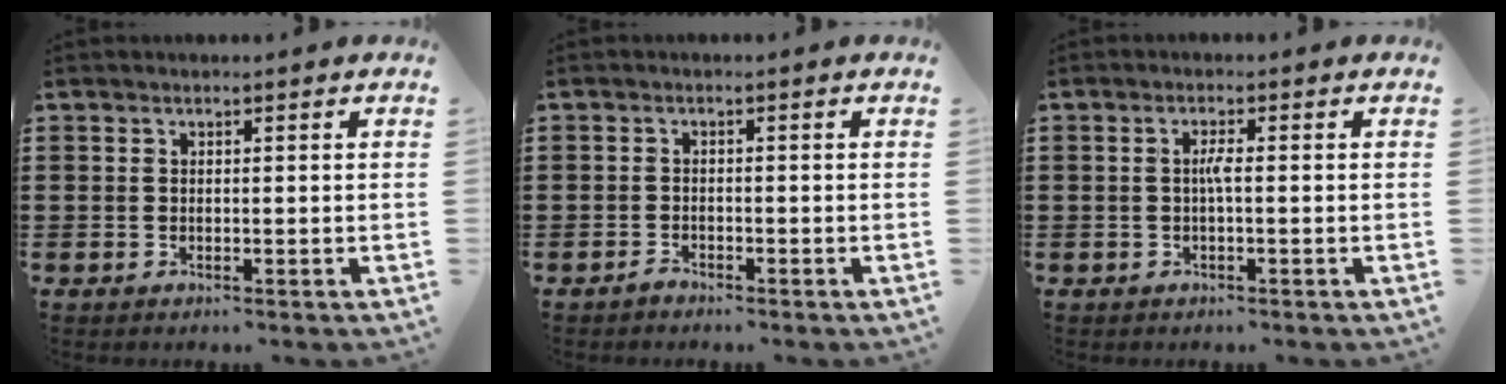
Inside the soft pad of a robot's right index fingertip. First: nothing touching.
{"total": 1.2, "force": [-1.2, 0.3, 0.1], "torque": [-0.005, 0.000, -0.025]}
{"total": 2.0, "force": [-0.2, 0.2, 2.0], "torque": [-0.039, -0.001, -0.005]}